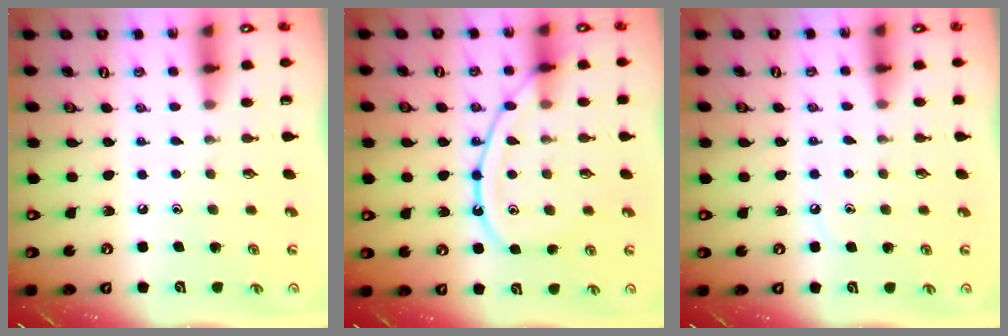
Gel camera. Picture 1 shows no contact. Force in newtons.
{"total": 13.7, "press": 13.6, "slide": 1.5}
{"total": 4.7, "press": 4.7, "slide": 0.6}